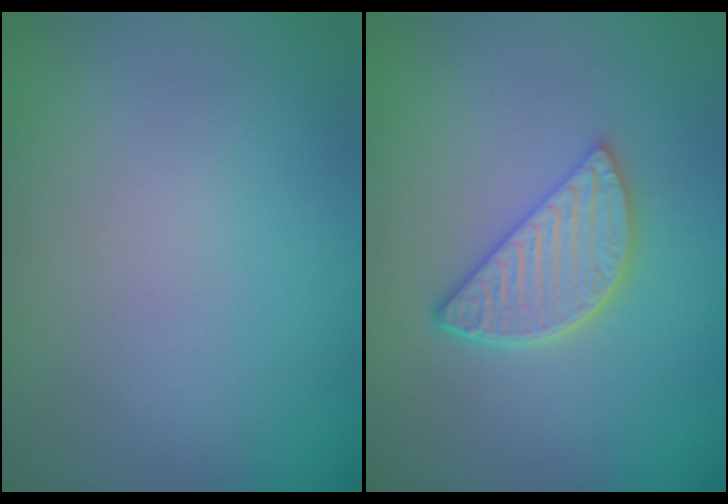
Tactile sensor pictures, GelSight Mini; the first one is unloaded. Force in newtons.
{"total": 3.9, "press": 3.2, "slide": 2.2}